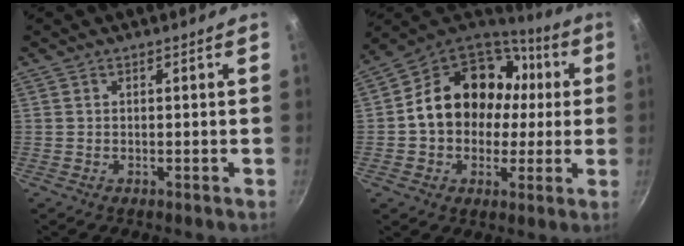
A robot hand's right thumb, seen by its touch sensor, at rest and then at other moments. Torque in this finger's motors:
{"motor_torque": [1.19, 3.18, 1.58, -0.20, 0.17]}